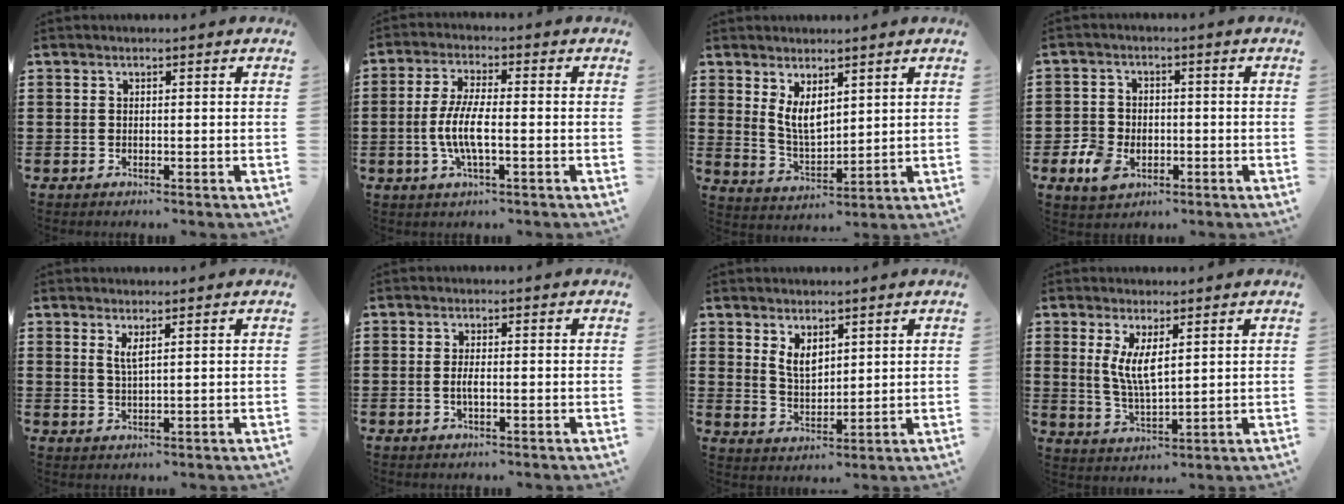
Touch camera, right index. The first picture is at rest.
{"total": 6.4, "force": [-1.5, 1.7, 5.9], "torque": [-0.137, -0.008, -0.038]}
{"total": 2.9, "force": [2.6, 1.0, 0.7], "torque": [-0.021, -0.003, 0.050]}
{"total": 4.7, "force": [-1.9, 3.8, 2.1], "torque": [-0.057, 0.004, -0.039]}
{"total": 2.1, "force": [1.2, 0.2, 1.7], "torque": [-0.037, 0.000, 0.020]}
{"total": 1.8, "force": [-0.4, 0.4, 1.7], "torque": [-0.039, -0.002, -0.009]}
{"total": 3.9, "force": [2.3, 2.2, 2.3], "torque": [-0.052, 0.005, 0.042]}
{"total": 5.5, "force": [1.7, 1.8, 4.9], "torque": [-0.100, 0.000, 0.031]}